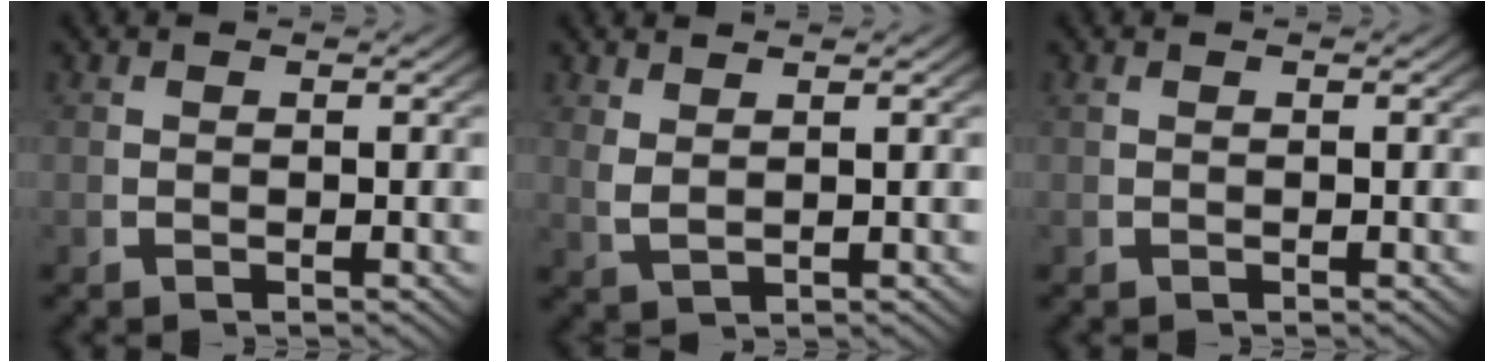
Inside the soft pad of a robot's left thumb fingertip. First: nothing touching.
{"total": 2.0, "force": [1.6, 0.5, 1.1], "torque": [-0.029, -0.005, 0.043]}
{"total": 0.0}